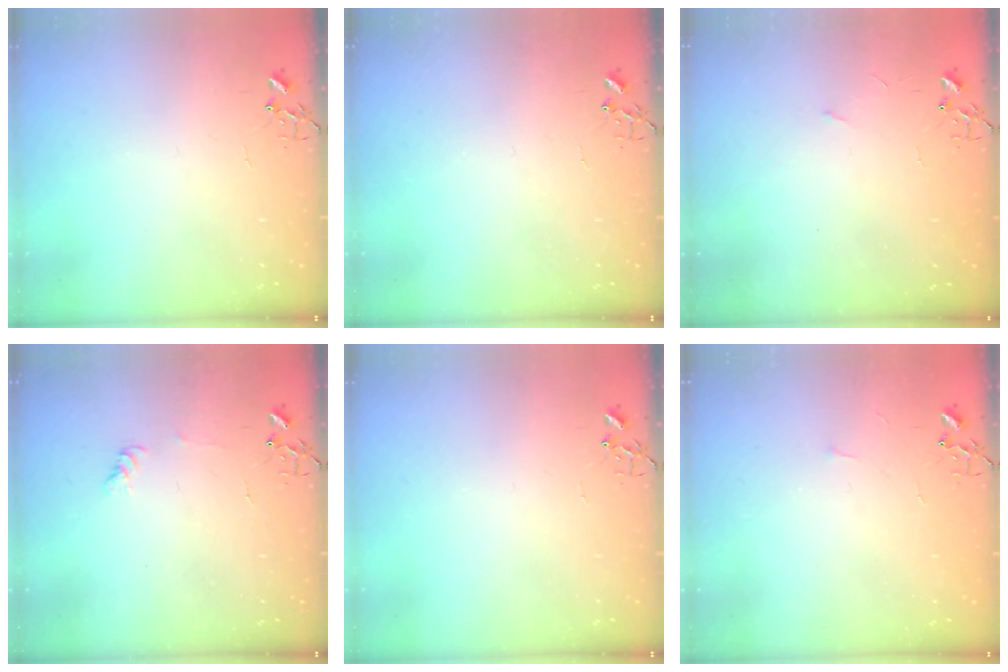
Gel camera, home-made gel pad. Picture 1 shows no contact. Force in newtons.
{"total": 0.0}
{"total": 2.6, "press": 2.6, "slide": 0.4}
{"total": 5.5, "press": 5.5, "slide": 0.7}
{"total": 0.0}
{"total": 2.7, "press": 2.6, "slide": 0.4}